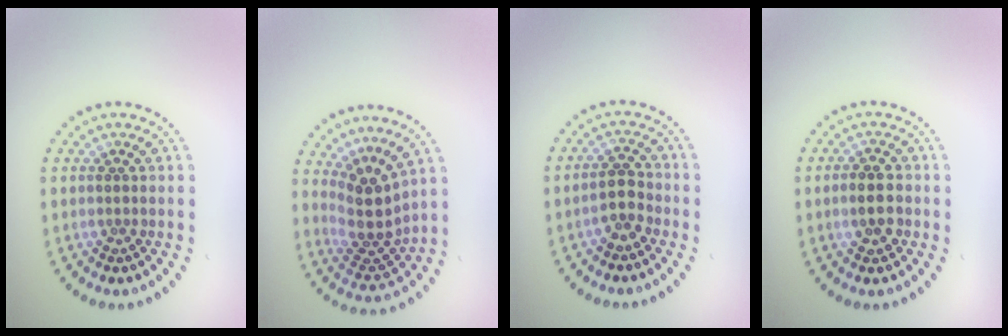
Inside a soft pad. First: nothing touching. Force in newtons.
{"total": 3.8, "press": 2.8, "slide": 2.6}
{"total": 2.2, "press": 2.1, "slide": 0.6}
{"total": 2.5, "press": 2.5, "slide": 0.2}